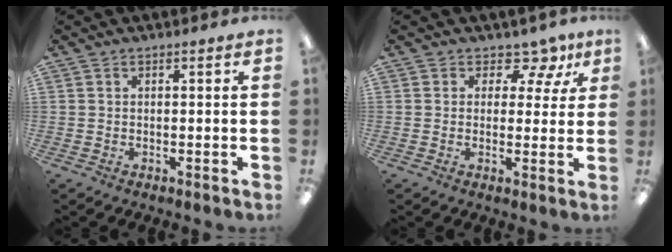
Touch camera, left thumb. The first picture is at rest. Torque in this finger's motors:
{"motor_torque": [-0.23, 0.29, -0.15, -0.26, -0.04]}